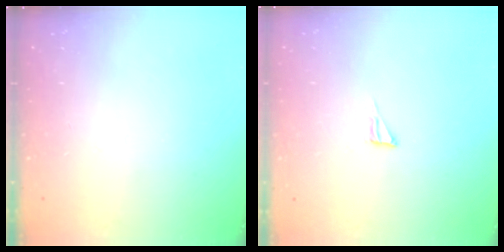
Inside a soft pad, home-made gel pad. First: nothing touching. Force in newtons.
{"total": 3.4, "press": 3.4, "slide": 0.3}